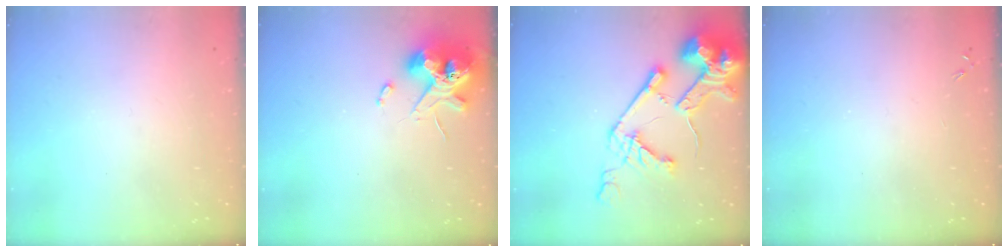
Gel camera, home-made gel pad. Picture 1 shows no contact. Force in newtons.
{"total": 11.6, "press": 11.4, "slide": 1.8}
{"total": 18.8, "press": 18.6, "slide": 2.4}
{"total": 1.1, "press": 0.9, "slide": 0.5}